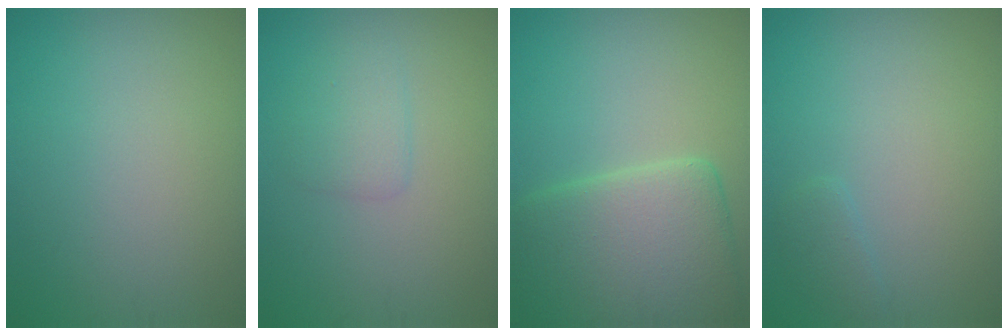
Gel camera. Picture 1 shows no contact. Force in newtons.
{"total": 1.8, "press": 1.8, "slide": 0.0}
{"total": 7.7, "press": 7.7, "slide": 0.9}
{"total": 1.0, "press": 1.0, "slide": 0.0}